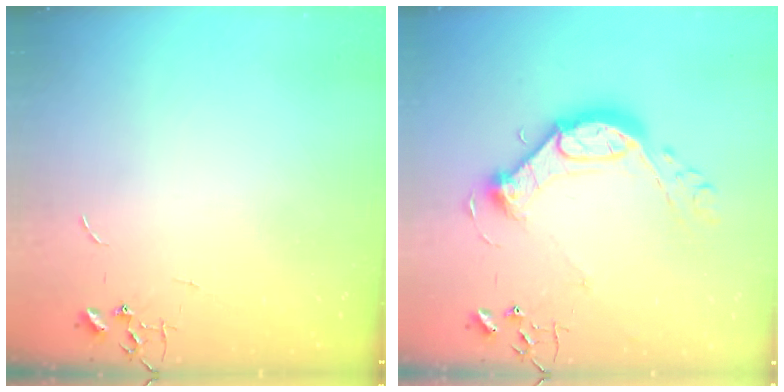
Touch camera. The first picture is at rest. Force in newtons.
{"total": 15.5, "press": 15.4, "slide": 1.3}